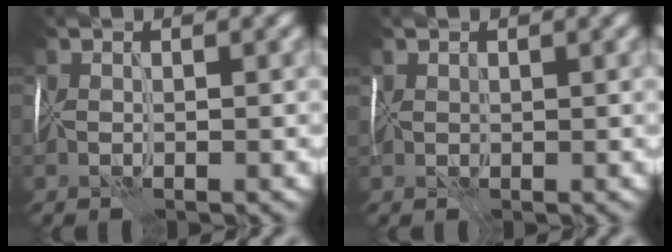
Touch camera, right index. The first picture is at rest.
{"total": 1.2, "force": [0.9, 0.8, 0.2], "torque": [-0.001, 0.005, 0.013]}